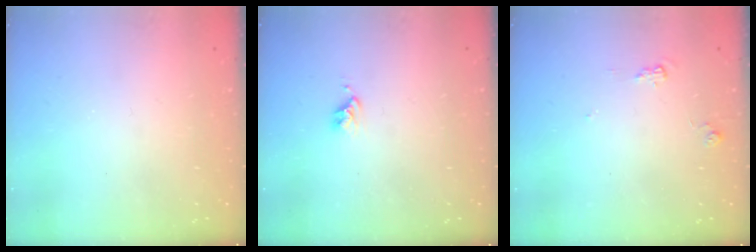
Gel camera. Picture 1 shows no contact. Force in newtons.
{"total": 2.7, "press": 2.7, "slide": 0.4}
{"total": 5.3, "press": 5.3, "slide": 0.2}